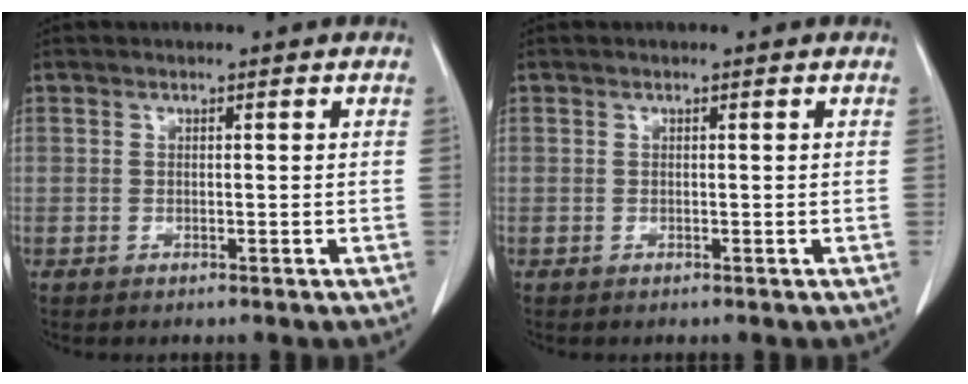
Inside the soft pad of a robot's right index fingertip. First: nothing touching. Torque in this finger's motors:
{"motor_torque": [0.00, 0.00, 0.01, 0.00]}